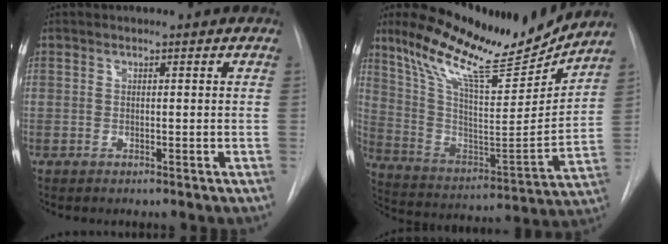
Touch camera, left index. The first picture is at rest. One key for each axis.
{"total": 20.1, "fx": 17.3, "fy": 2.7, "fz": 10.0, "tx": -0.183, "ty": -0.017, "tz": 0.292}